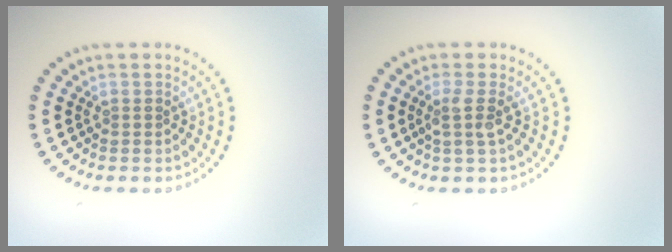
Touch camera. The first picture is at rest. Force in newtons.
{"total": 1.8, "press": 1.3, "slide": 1.3}